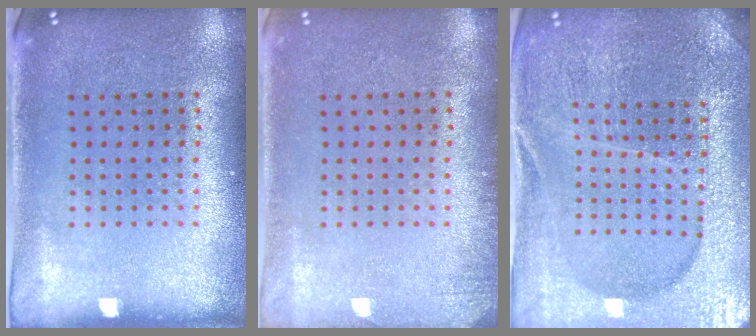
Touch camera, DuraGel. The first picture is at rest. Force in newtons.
{"total": 1.2, "press": 1.2, "slide": 0.2}
{"total": 4.9, "press": 4.5, "slide": 1.9}